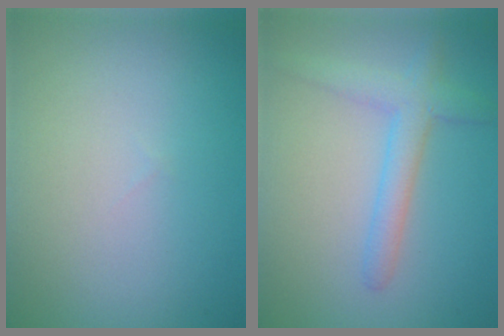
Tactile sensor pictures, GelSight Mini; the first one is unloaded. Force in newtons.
{"total": 3.2, "press": 3.2, "slide": 0.1}